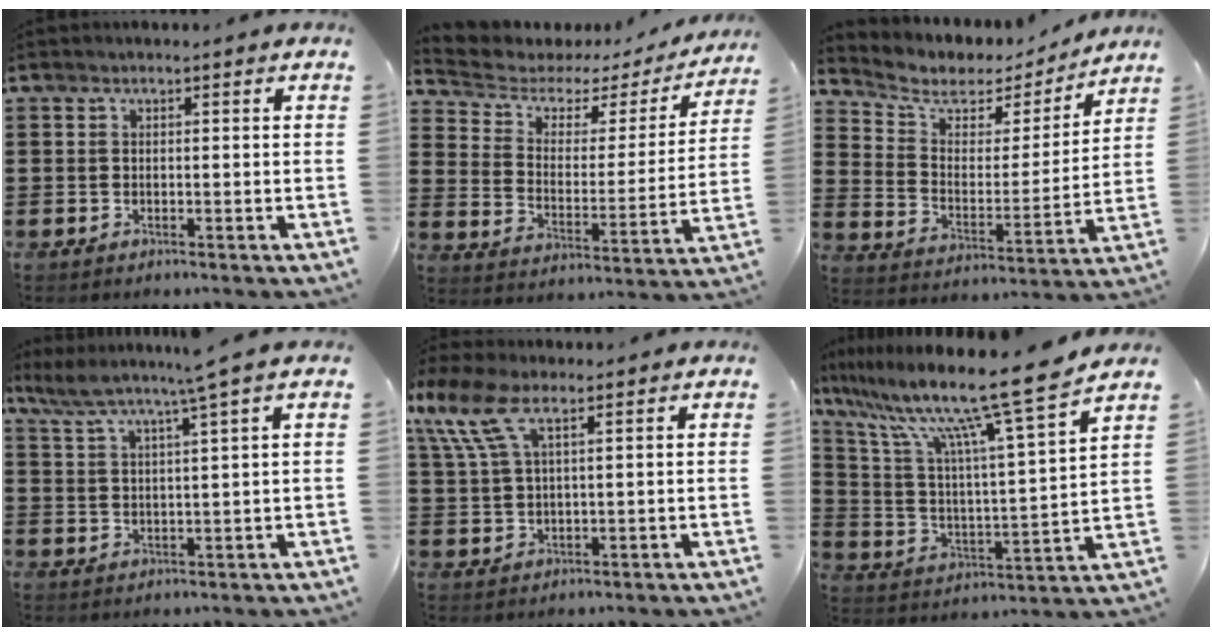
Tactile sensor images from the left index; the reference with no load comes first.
{"total": 3.7, "force": [2.6, 2.3, 1.4], "torque": [-0.053, -0.018, 0.034]}
{"total": 5.6, "force": [4.4, 3.0, 1.8], "torque": [-0.069, -0.024, 0.072]}
{"total": 5.1, "force": [3.8, -1.1, 3.3], "torque": [-0.080, -0.024, 0.058]}
{"total": 7.9, "force": [4.3, 2.9, 5.9], "torque": [-0.148, -0.001, 0.075]}
{"total": 14.1, "force": [11.1, -0.4, 8.6], "torque": [-0.198, -0.075, 0.175]}